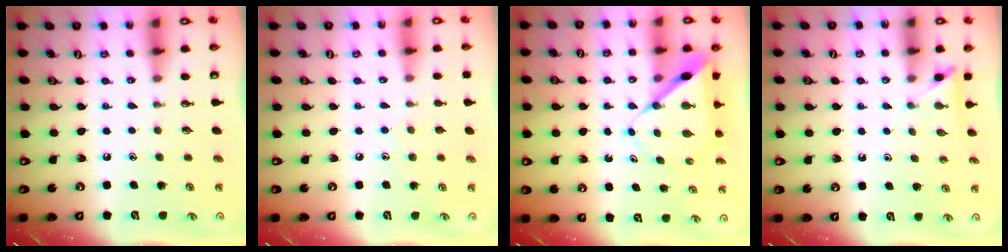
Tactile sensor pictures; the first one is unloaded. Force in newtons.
{"total": 5.7, "press": 5.6, "slide": 0.6}
{"total": 7.8, "press": 7.8, "slide": 0.7}
{"total": 2.7, "press": 2.7, "slide": 0.2}